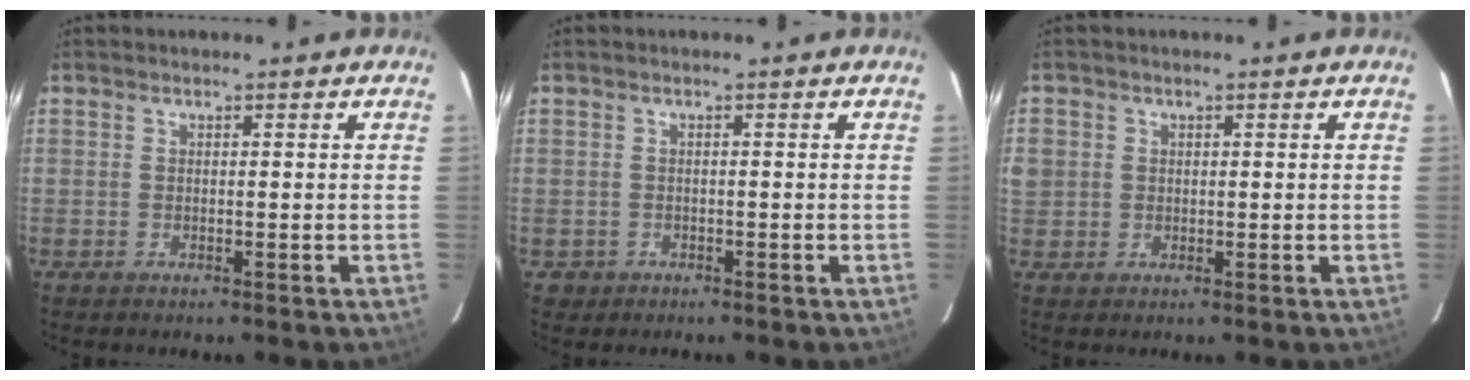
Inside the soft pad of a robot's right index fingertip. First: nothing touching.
{"total": 1.5, "force": [-0.6, 1.4, -0.1], "torque": [-0.003, 0.005, -0.006]}
{"total": 5.1, "force": [0.8, 4.8, 1.7], "torque": [-0.059, 0.013, 0.023]}